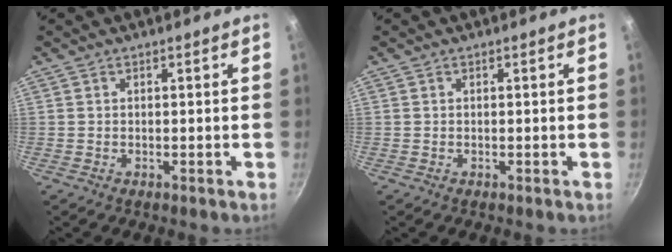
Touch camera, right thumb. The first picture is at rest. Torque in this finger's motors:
{"motor_torque": [-0.01, 0.01, 0.00, 0.00, 0.00]}